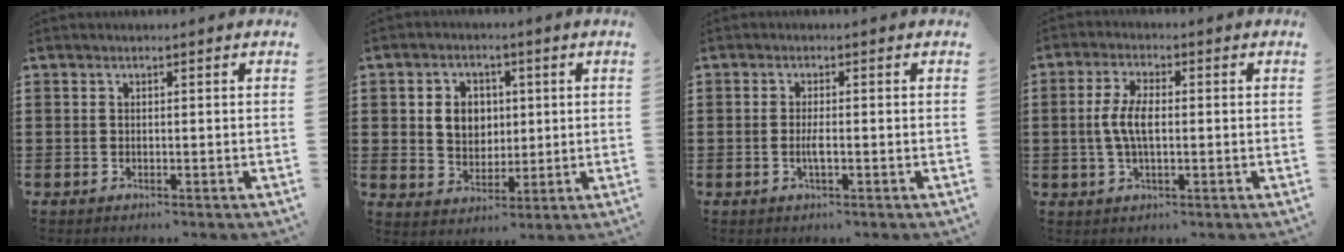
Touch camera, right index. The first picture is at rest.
{"total": 5.6, "force": [1.0, 4.7, 2.8], "torque": [-0.065, 0.013, 0.013]}
{"total": 2.3, "force": [-0.6, 0.5, 2.2], "torque": [-0.048, -0.002, -0.013]}
{"total": 5.5, "force": [-0.2, 2.2, 5.0], "torque": [-0.114, -0.002, -0.012]}